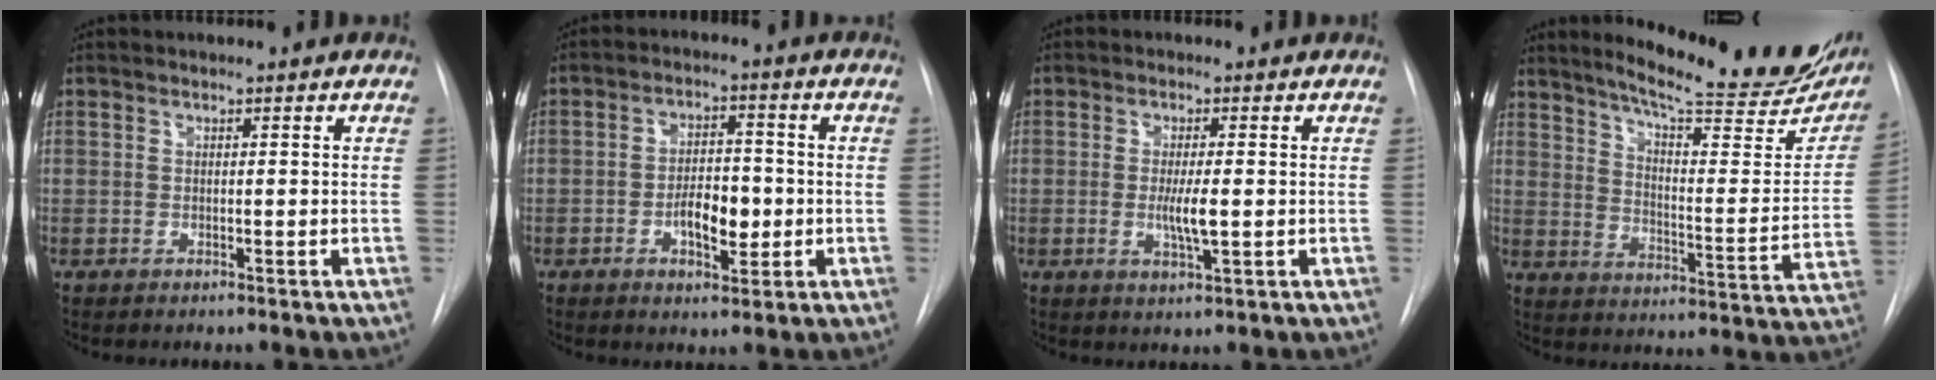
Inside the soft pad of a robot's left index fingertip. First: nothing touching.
{"total": 6.7, "force": [-2.0, 3.0, 5.6], "torque": [-0.098, 0.003, -0.027]}
{"total": 4.0, "force": [-0.8, 0.5, 3.9], "torque": [-0.073, -0.010, -0.010]}
{"total": 24.4, "force": [20.3, 3.3, 13.1], "torque": [-0.186, -0.064, 0.258]}